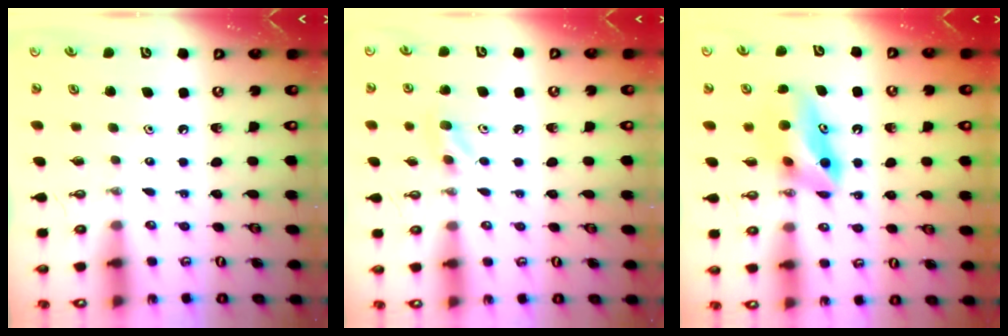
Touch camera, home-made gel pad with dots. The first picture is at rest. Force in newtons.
{"total": 5.4, "press": 5.4, "slide": 0.5}
{"total": 8.5, "press": 8.0, "slide": 3.0}